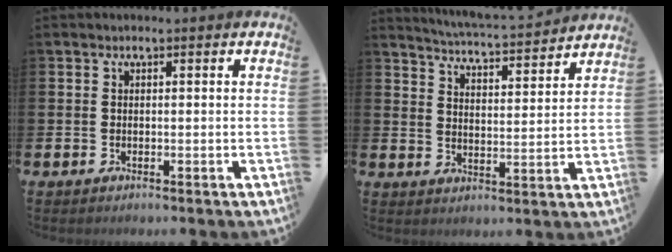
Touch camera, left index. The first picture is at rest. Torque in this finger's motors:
{"motor_torque": [0.67, -1.01, 0.22, 0.08]}